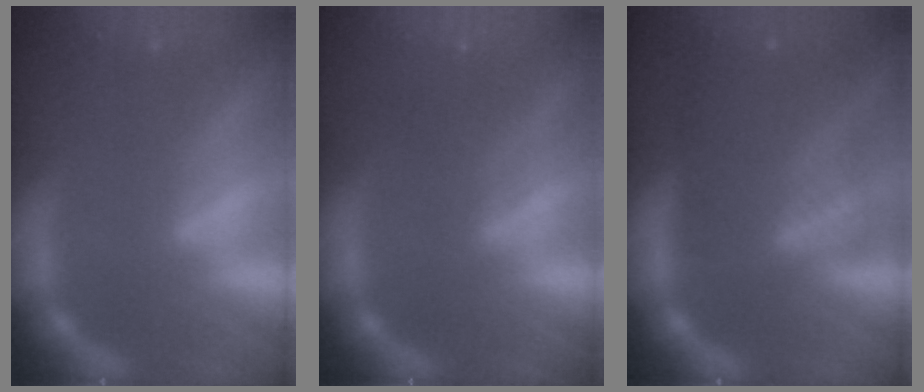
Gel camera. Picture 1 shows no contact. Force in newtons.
{"total": 2.0}
{"total": 9.5}